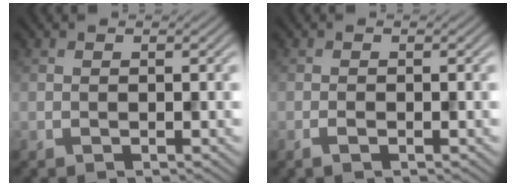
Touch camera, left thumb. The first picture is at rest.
{"total": 1.0, "force": [-0.6, 0.2, 0.7], "torque": [-0.015, 0.000, -0.010]}